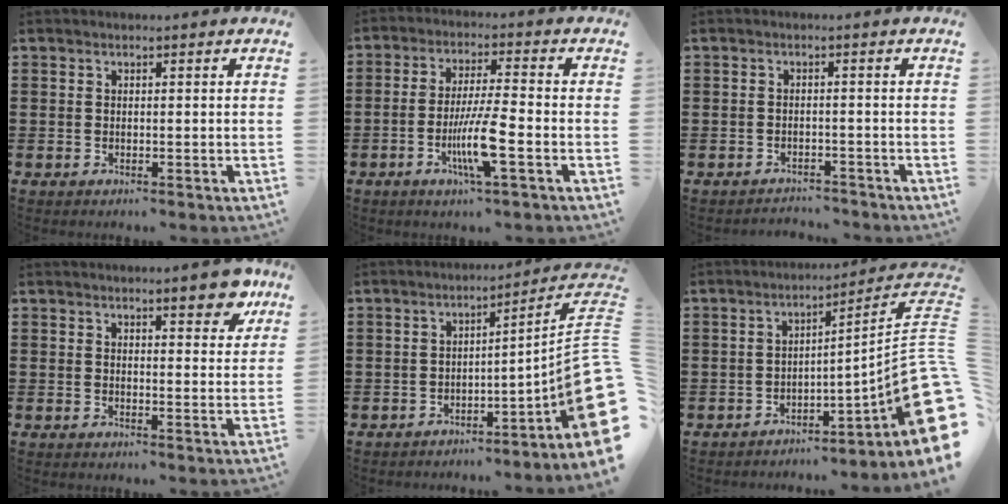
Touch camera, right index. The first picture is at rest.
{"total": 8.4, "force": [-3.2, 0.7, 7.8], "torque": [-0.151, -0.014, -0.060]}
{"total": 2.1, "force": [-2.1, 0.3, -0.3], "torque": [-0.002, 0.003, -0.048]}
{"total": 5.5, "force": [4.0, 1.4, 3.4], "torque": [-0.044, -0.010, 0.065]}
{"total": 8.5, "force": [-1.9, 1.4, 8.1], "torque": [-0.104, -0.026, -0.039]}
{"total": 11.0, "force": [-1.9, 2.5, 10.5], "torque": [-0.143, -0.025, -0.037]}